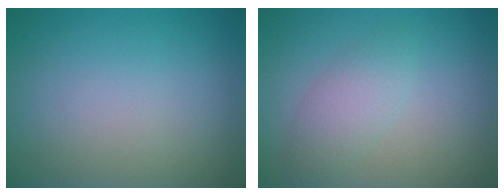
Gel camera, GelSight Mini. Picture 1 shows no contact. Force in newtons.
{"total": 2.4, "press": 2.4, "slide": 0.0}